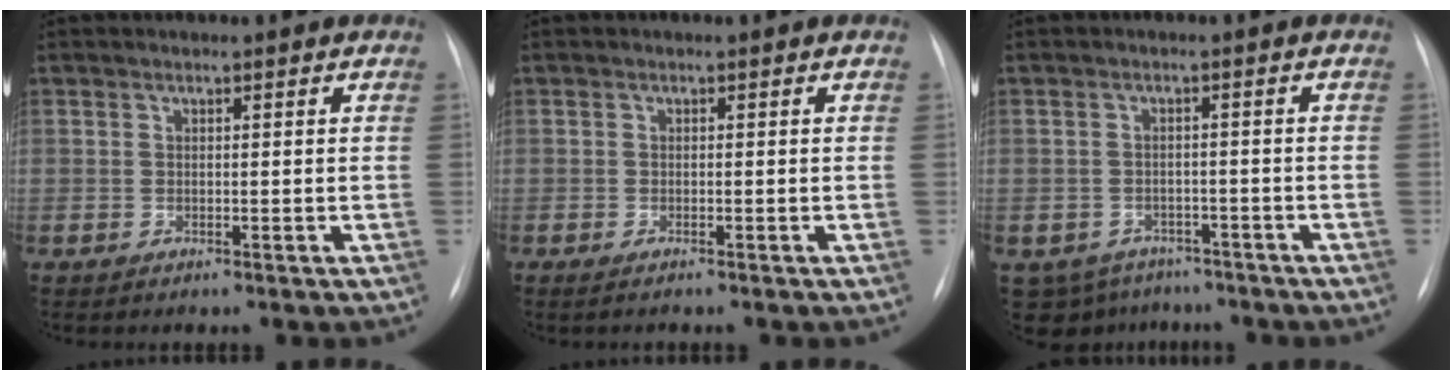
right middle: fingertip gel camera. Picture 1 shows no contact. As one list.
[{"total": 4.5, "force": [-3.0, 1.4, 3.1], "torque": [-0.063, -0.016, -0.049]}, {"total": 7.7, "force": [-5.7, 5.1, 1.3], "torque": [-0.021, 0.010, -0.071]}]